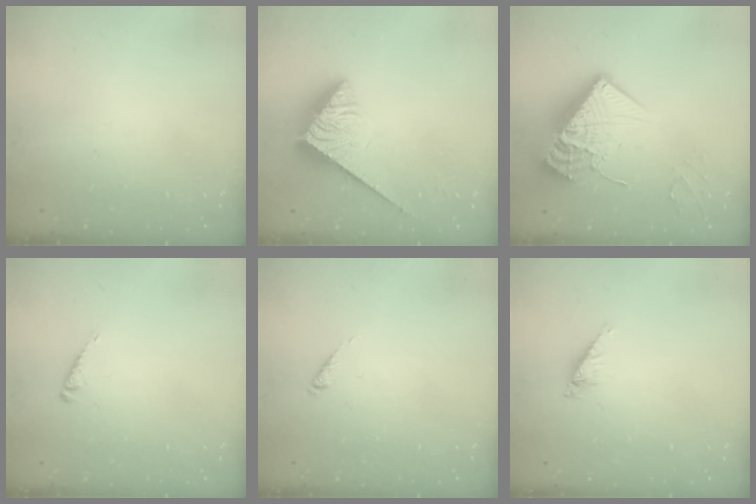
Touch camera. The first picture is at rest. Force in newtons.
{"total": 3.6, "press": 3.6, "slide": 0.5}
{"total": 19.0, "press": 18.9, "slide": 1.8}
{"total": 2.8, "press": 2.8, "slide": 0.3}
{"total": 0.0}
{"total": 2.7, "press": 2.7, "slide": 0.3}